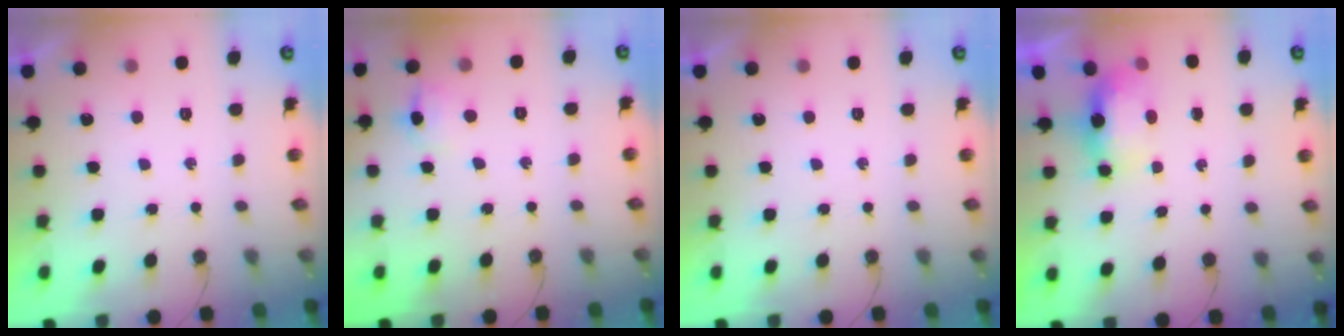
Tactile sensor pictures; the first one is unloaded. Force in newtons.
{"total": 5.5, "press": 5.2, "slide": 1.9}
{"total": 0.0}
{"total": 8.1, "press": 6.6, "slide": 4.7}